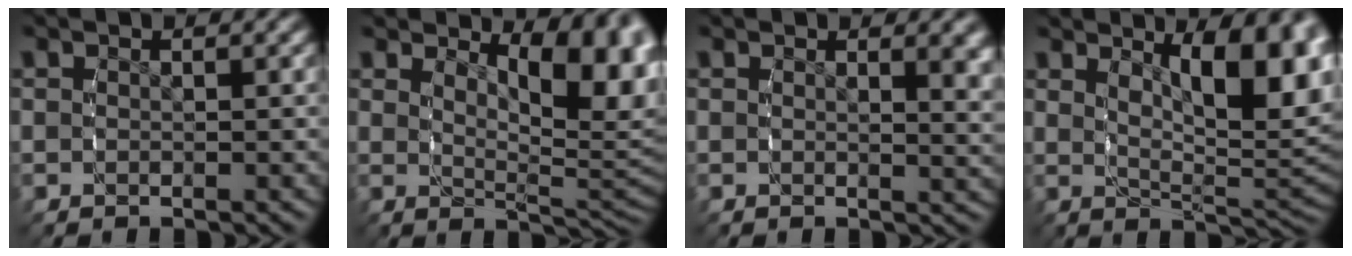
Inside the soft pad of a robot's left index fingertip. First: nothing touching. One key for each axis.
{"total": 7.9, "fx": 2.9, "fy": 2.7, "fz": 6.8, "tx": -0.064, "ty": -0.007, "tz": 0.048}
{"total": 1.6, "fx": 0.9, "fy": 0.0, "fz": 1.4, "tx": -0.018, "ty": -0.004, "tz": 0.012}
{"total": 8.4, "fx": 2.5, "fy": 2.7, "fz": 7.5, "tx": -0.090, "ty": -0.011, "tz": 0.046}